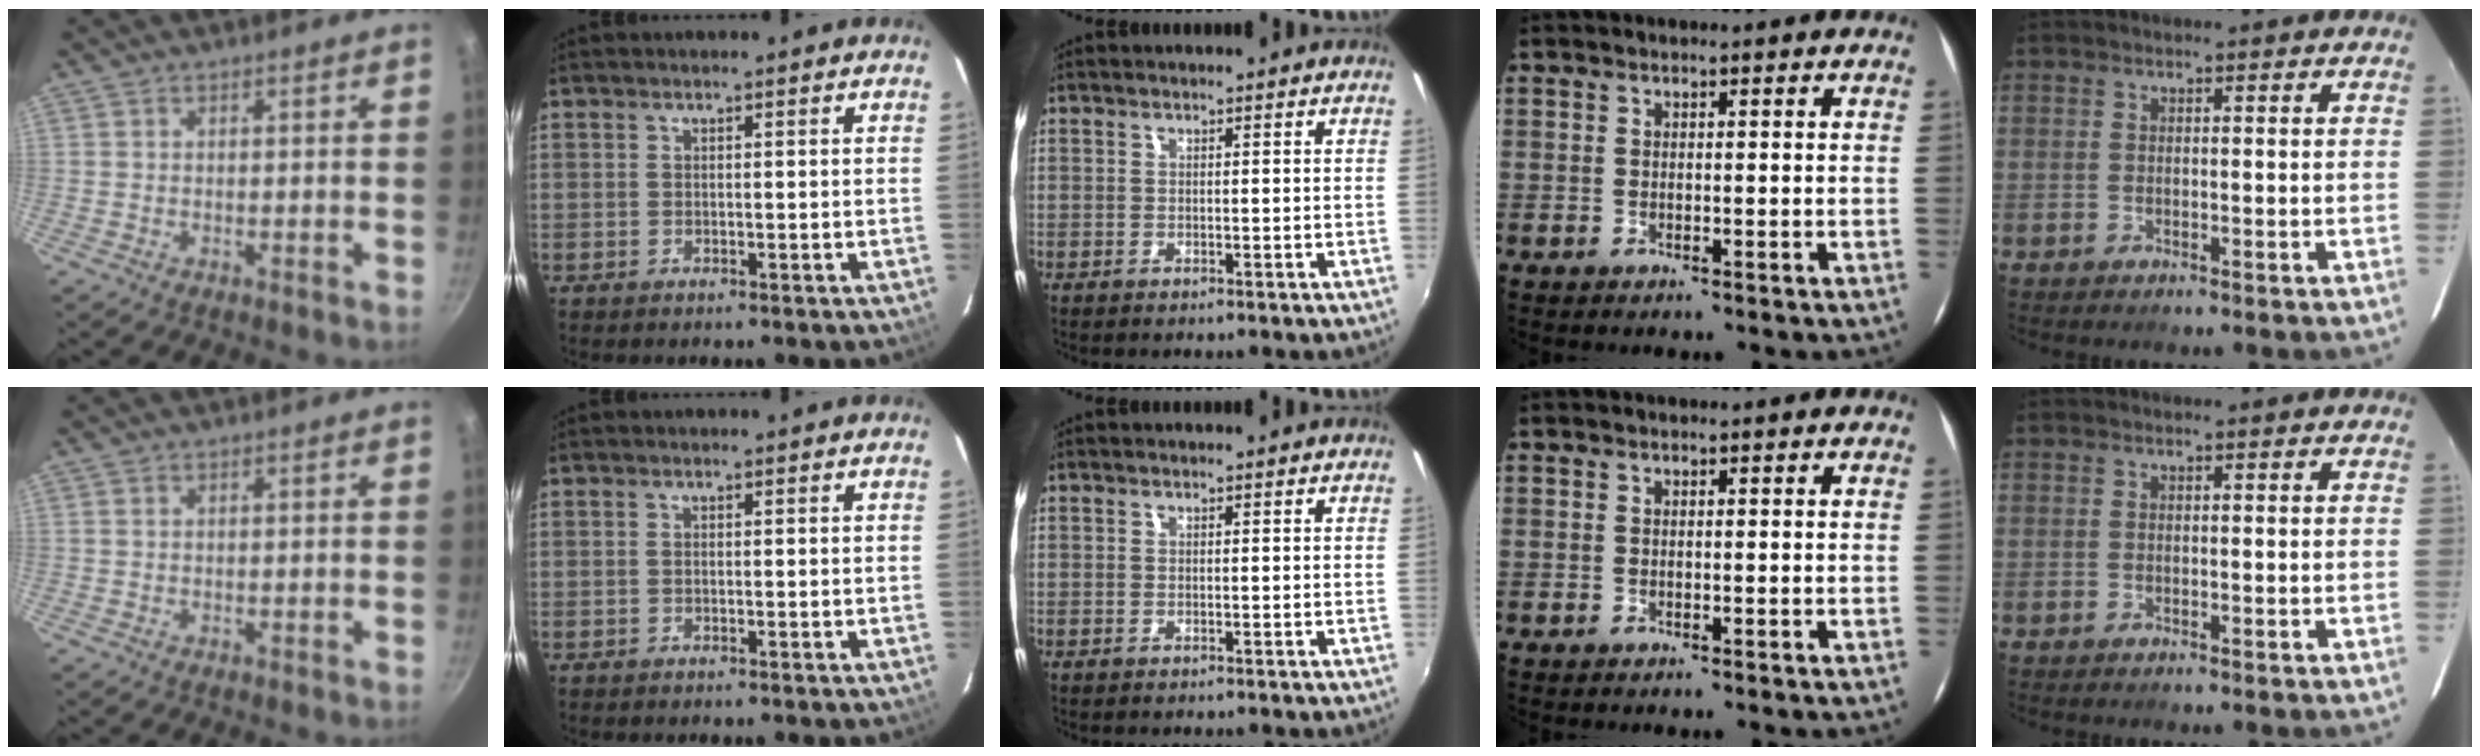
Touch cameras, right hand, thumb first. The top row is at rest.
{}